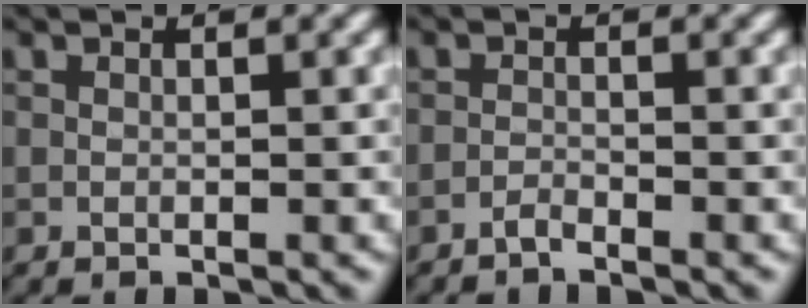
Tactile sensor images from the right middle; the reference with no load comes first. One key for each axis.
{"total": 1.0, "fx": -1.0, "fy": -0.1, "fz": 0.0, "tx": -0.001, "ty": 0.012, "tz": -0.017}